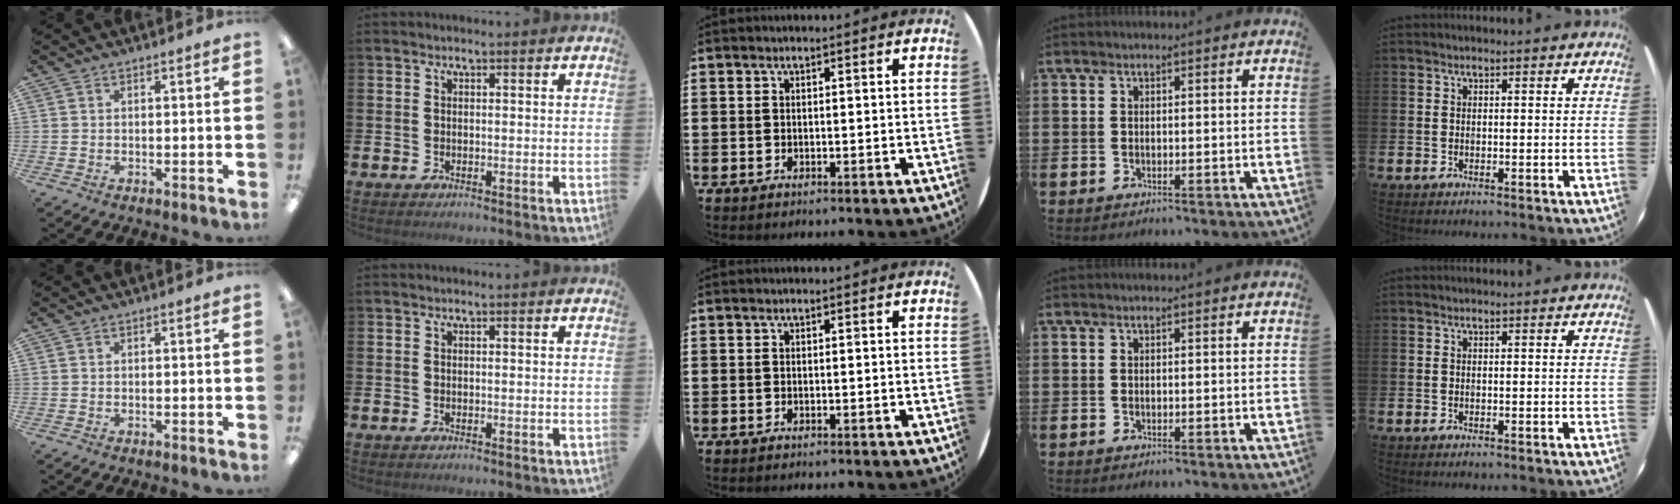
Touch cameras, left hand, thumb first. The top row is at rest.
{}